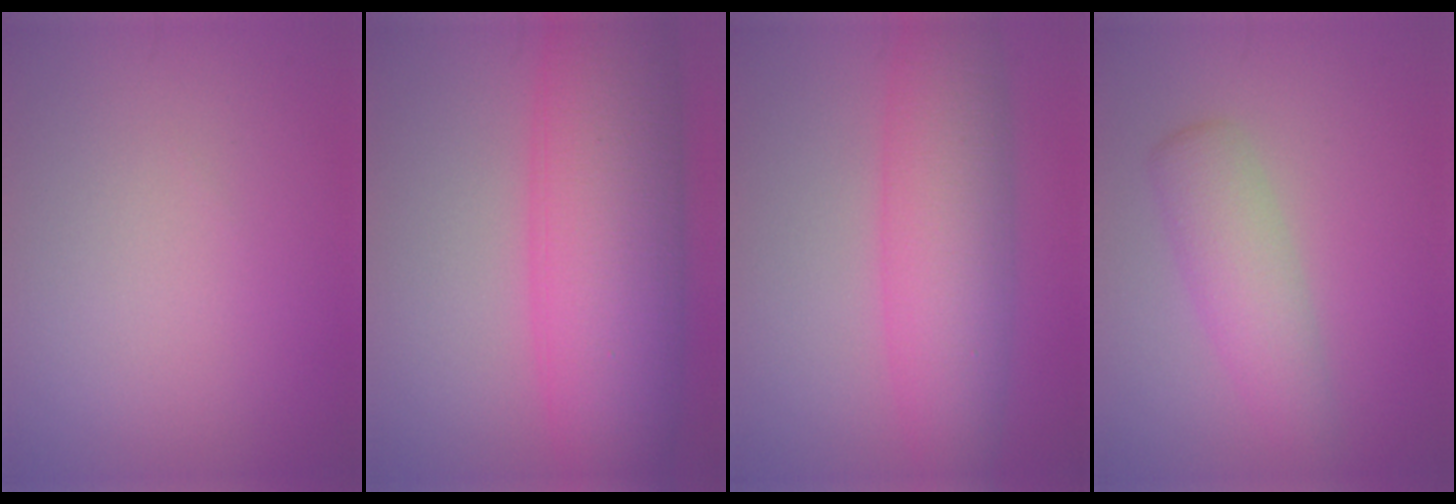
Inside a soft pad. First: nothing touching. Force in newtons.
{"total": 12.4, "press": 12.4, "slide": 0.2}
{"total": 7.4, "press": 7.4, "slide": 0.1}
{"total": 3.7, "press": 3.7, "slide": 0.1}